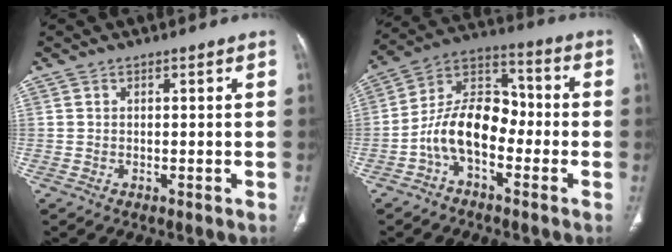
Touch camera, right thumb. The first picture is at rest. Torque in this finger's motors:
{"motor_torque": [1.83, 1.70, 0.80, -0.66, 0.15]}